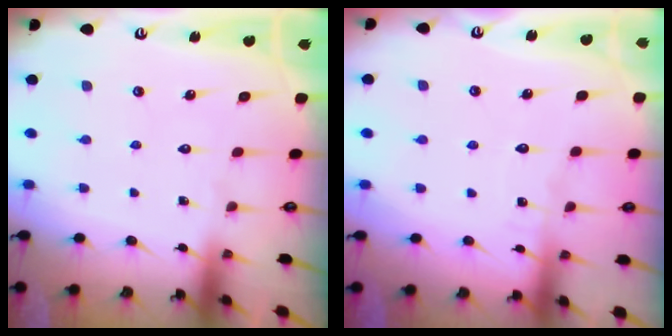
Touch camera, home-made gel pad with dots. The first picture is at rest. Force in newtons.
{"total": 2.6, "press": 2.6, "slide": 0.3}